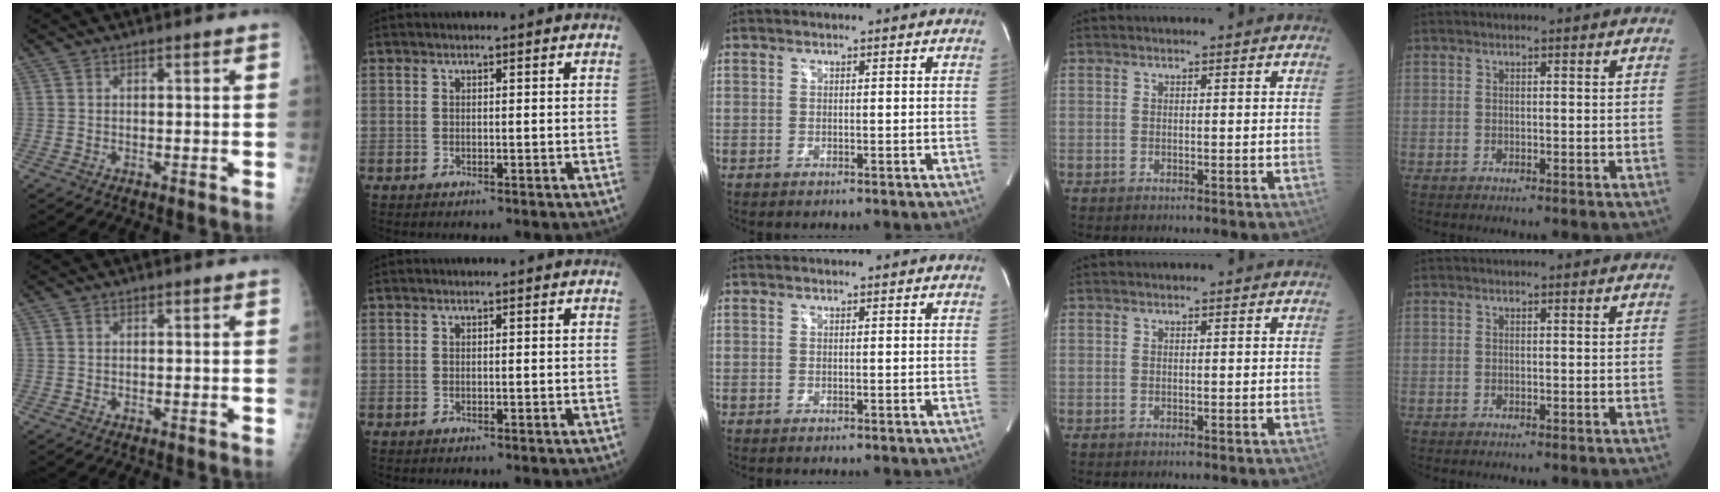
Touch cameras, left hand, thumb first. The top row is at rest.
{}